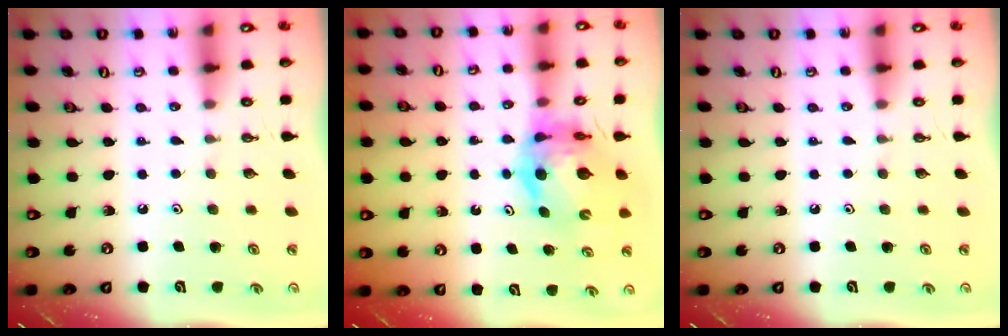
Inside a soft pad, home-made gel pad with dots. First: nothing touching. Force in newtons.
{"total": 10.6, "press": 10.6, "slide": 1.2}
{"total": 0.0}